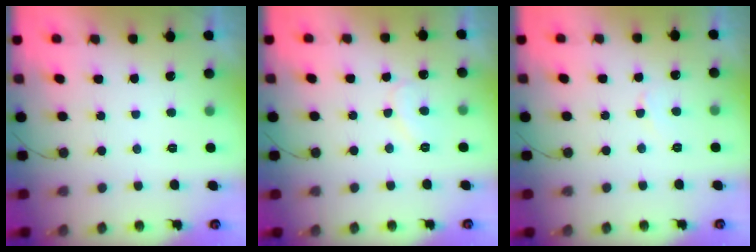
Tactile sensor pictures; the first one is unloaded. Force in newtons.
{"total": 7.1, "press": 7.1, "slide": 0.3}
{"total": 3.7, "press": 3.6, "slide": 0.4}